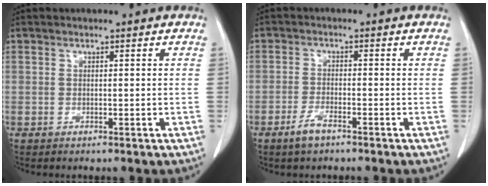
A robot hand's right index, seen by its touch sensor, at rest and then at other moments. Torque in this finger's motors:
{"motor_torque": [0.33, -0.32, 0.11, 0.04]}